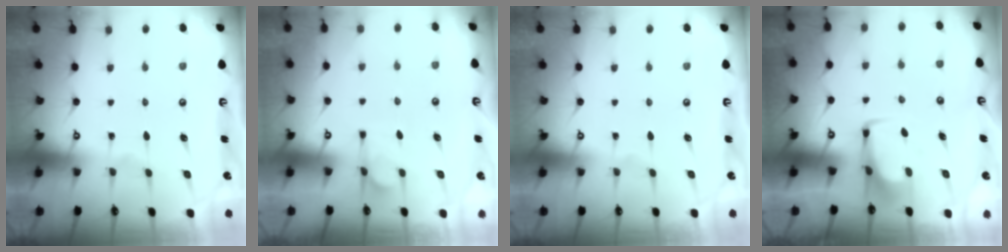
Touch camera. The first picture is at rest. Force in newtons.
{"total": 1.7, "press": 1.1, "slide": 1.2}
{"total": 0.0}
{"total": 2.9, "press": 2.9, "slide": 0.4}